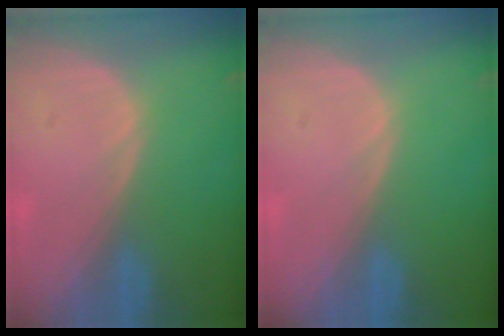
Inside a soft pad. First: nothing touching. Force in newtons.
{"total": 0.0}